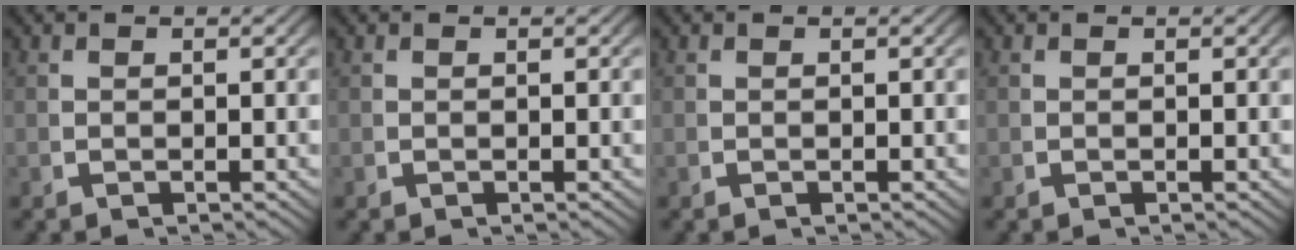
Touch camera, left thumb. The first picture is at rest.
{"total": 0.0}
{"total": 0.0}
{"total": 0.0}